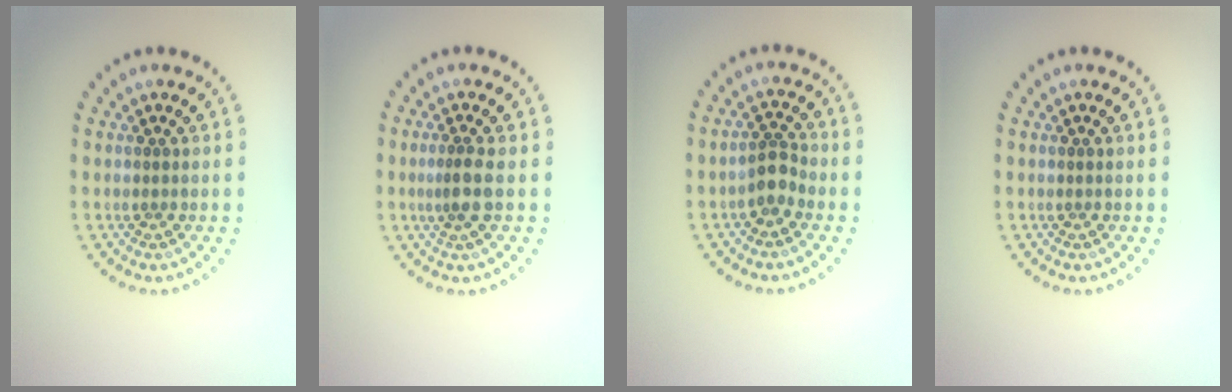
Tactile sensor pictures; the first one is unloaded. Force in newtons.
{"total": 2.0, "press": 1.6, "slide": 1.2}
{"total": 2.1, "press": 1.7, "slide": 1.2}
{"total": 0.0}